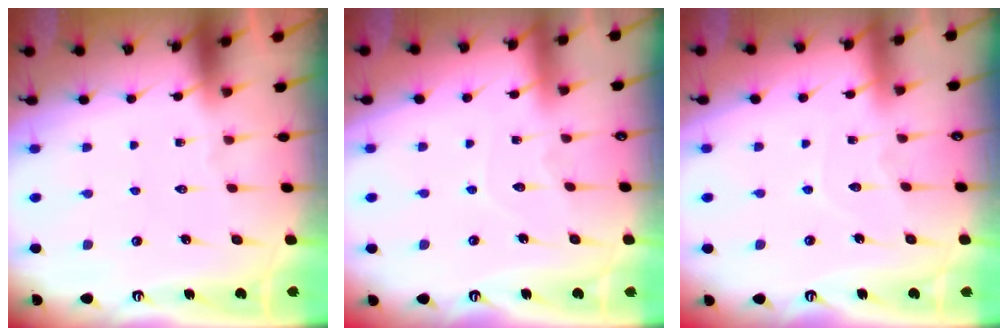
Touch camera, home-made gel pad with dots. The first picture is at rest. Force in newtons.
{"total": 4.2, "press": 4.2, "slide": 0.1}
{"total": 4.2, "press": 4.2, "slide": 0.1}